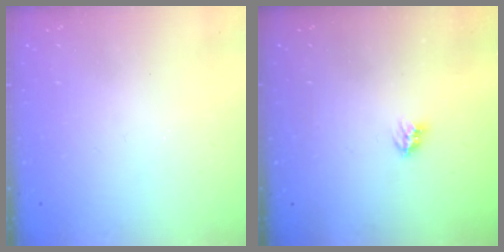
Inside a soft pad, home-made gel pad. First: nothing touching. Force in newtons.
{"total": 3.9, "press": 3.8, "slide": 0.4}